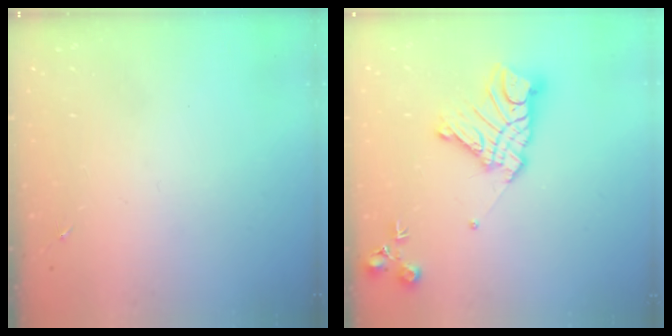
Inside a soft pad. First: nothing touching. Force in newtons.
{"total": 16.4, "press": 16.3, "slide": 1.4}